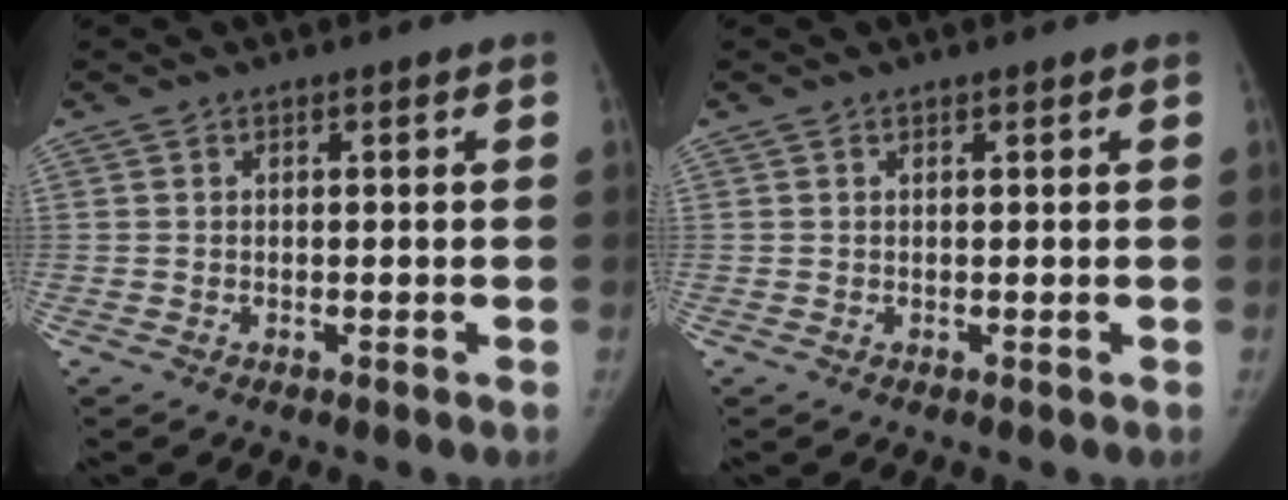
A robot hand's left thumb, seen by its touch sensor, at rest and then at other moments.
{"total": 0.0}